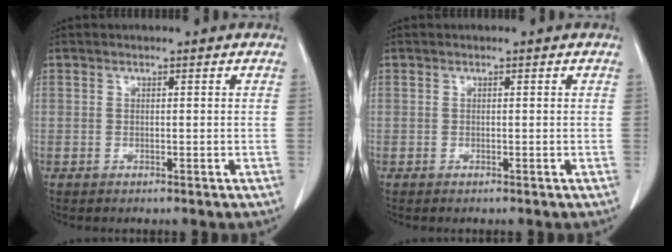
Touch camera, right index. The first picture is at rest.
{"total": 0.0}